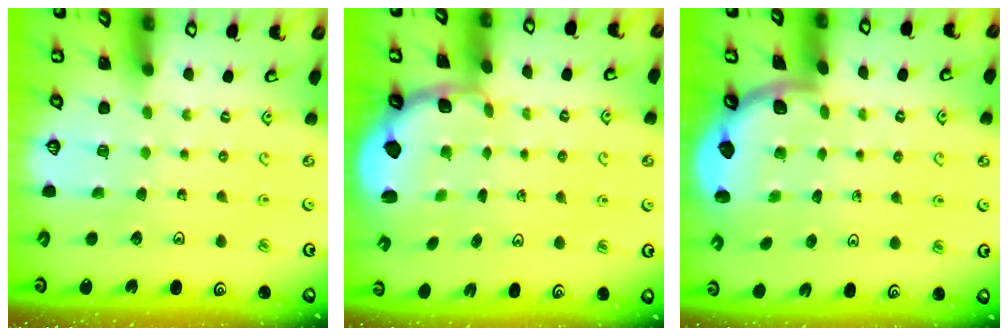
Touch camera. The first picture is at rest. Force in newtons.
{"total": 2.4, "press": 1.1, "slide": 2.1}
{"total": 1.6, "press": 1.6, "slide": 0.1}